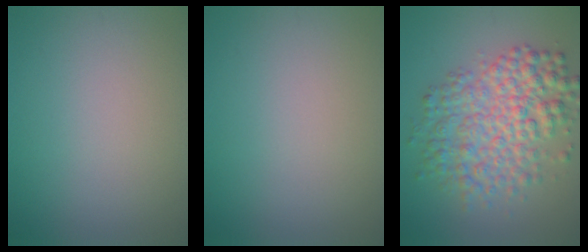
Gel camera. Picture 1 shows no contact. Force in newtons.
{"total": 0.0}
{"total": 7.0, "press": 7.0, "slide": 0.1}